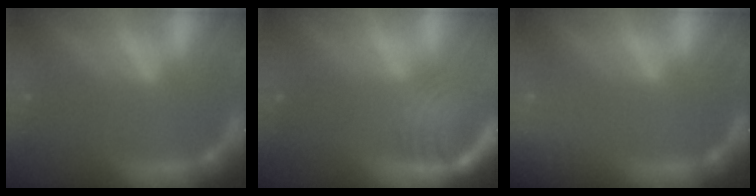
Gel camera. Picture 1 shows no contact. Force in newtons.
{"total": 6.5}
{"total": 8.0}